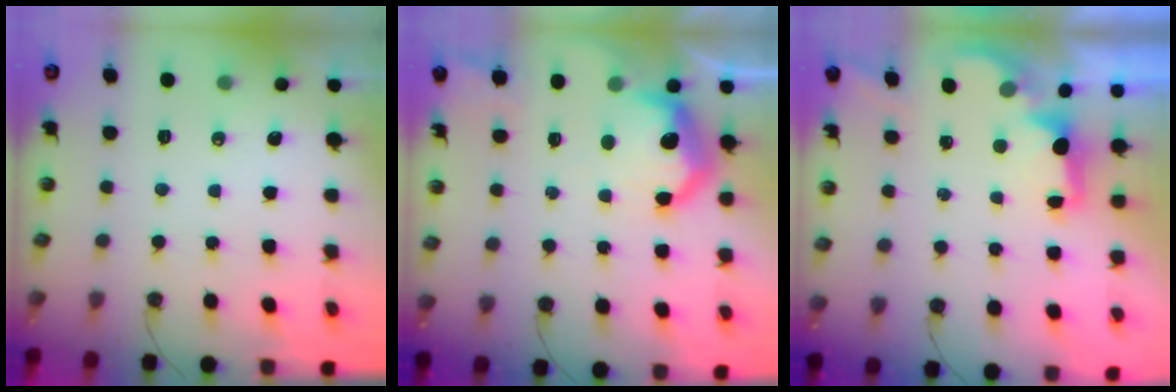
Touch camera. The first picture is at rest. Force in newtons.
{"total": 13.1, "press": 13.1, "slide": 1.0}
{"total": 2.1, "press": 1.9, "slide": 0.8}